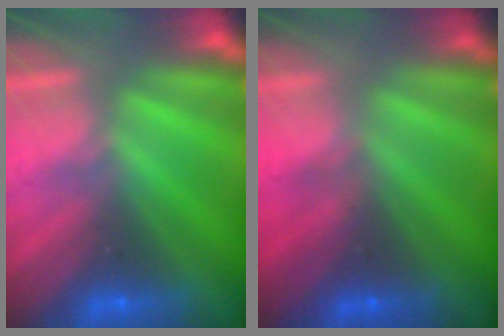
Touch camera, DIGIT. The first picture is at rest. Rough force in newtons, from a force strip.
{"total": 2.2}